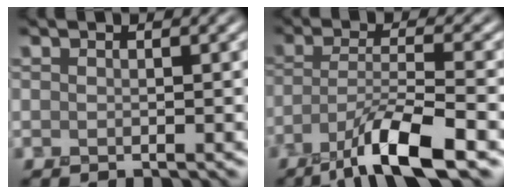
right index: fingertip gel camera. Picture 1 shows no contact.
{"total": 7.2, "force": [-4.4, 1.2, 5.5], "torque": [-0.097, -0.001, -0.088]}